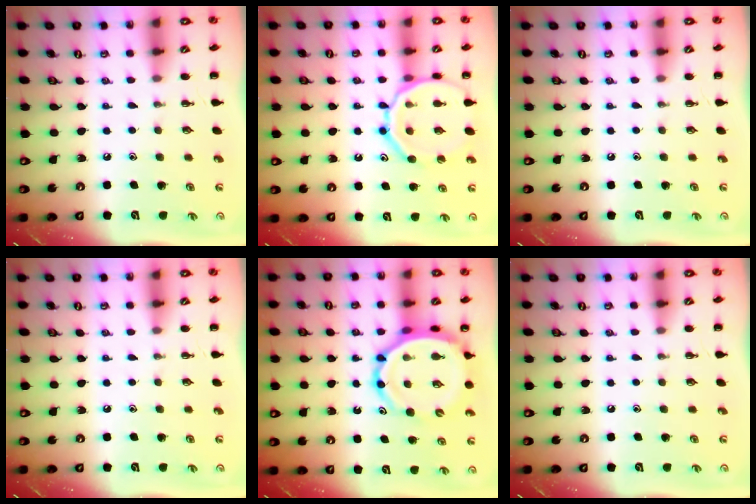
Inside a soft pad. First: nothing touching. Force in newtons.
{"total": 16.1, "press": 16.0, "slide": 1.4}
{"total": 0.0}
{"total": 0.0}
{"total": 11.9, "press": 11.4, "slide": 3.4}
{"total": 0.0}